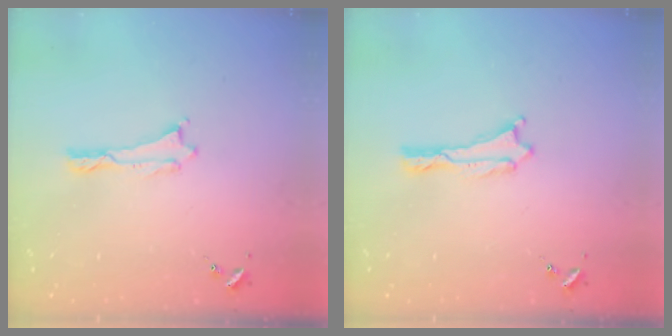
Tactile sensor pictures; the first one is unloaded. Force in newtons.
{"total": 0.0}